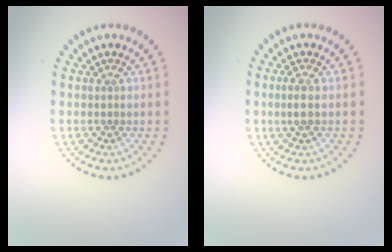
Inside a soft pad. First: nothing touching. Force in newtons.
{"total": 1.5, "press": 1.3, "slide": 0.6}